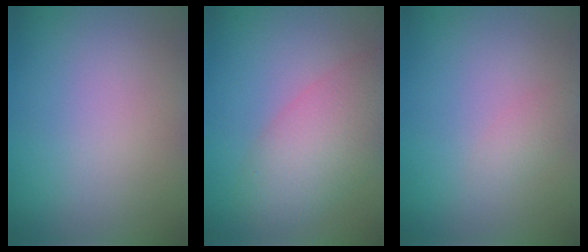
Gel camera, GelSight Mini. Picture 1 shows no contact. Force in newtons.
{"total": 6.2, "press": 6.2, "slide": 0.4}
{"total": 1.1, "press": 1.1, "slide": 0.1}